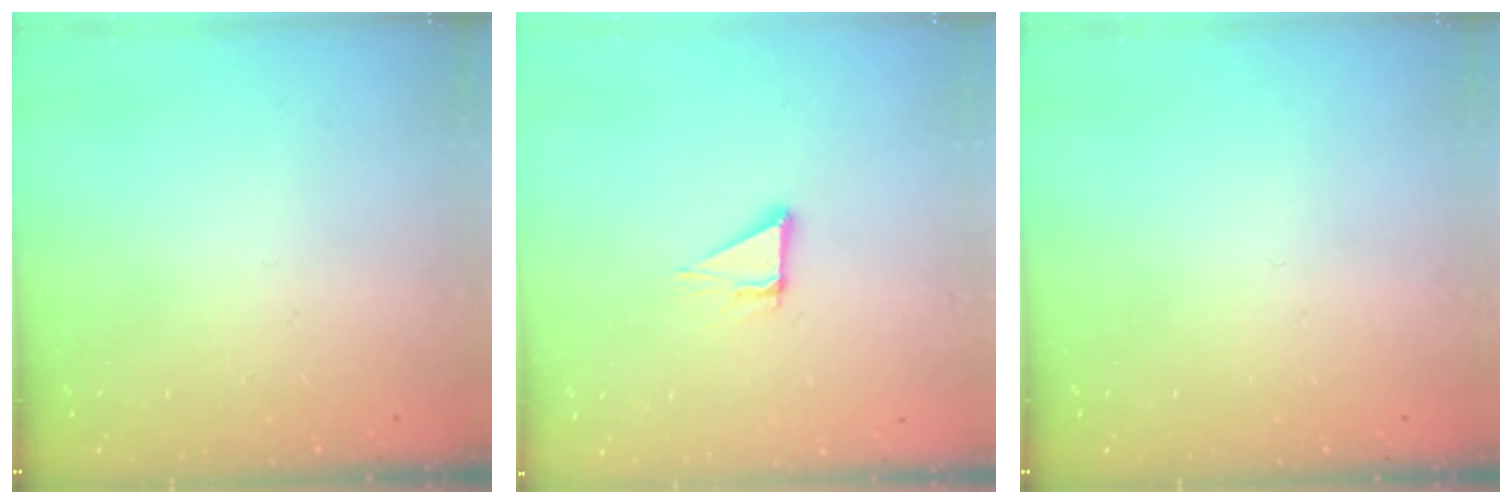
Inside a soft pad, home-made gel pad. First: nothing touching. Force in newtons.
{"total": 3.8, "press": 3.7, "slide": 0.4}
{"total": 0.0}